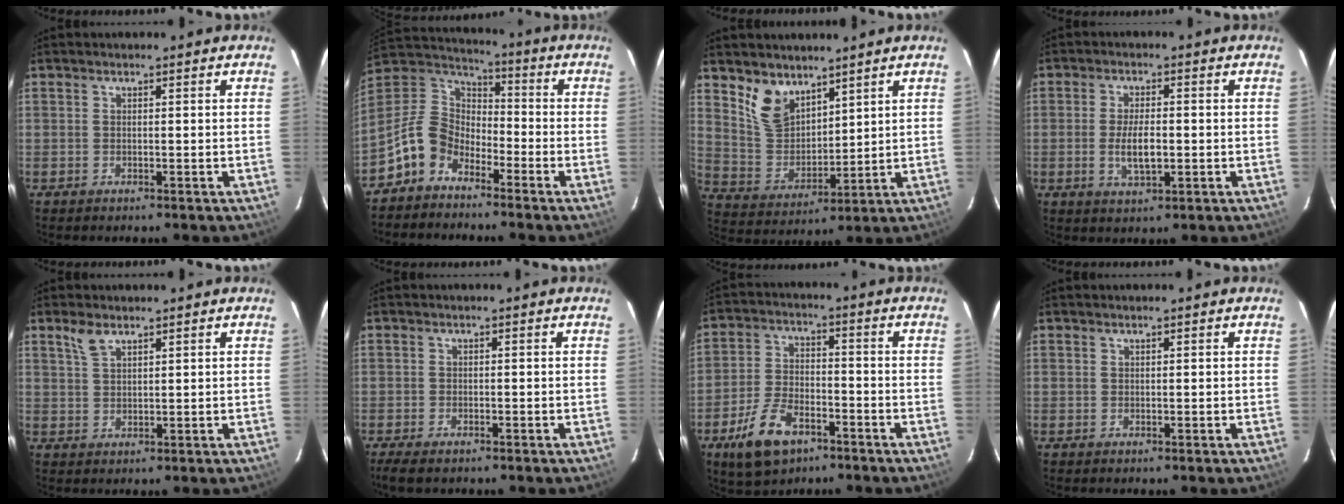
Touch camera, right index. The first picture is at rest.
{"total": 10.3, "force": [-7.0, 6.5, 3.8], "torque": [-0.086, 0.034, -0.152]}
{"total": 8.9, "force": [6.3, 5.0, 3.9], "torque": [-0.074, 0.003, 0.136]}
{"total": 5.7, "force": [-0.9, 2.1, 5.2], "torque": [-0.102, -0.004, -0.014]}
{"total": 3.3, "force": [2.3, 1.3, 1.8], "torque": [-0.037, 0.006, 0.049]}
{"total": 4.1, "force": [-3.1, 1.4, 2.3], "torque": [-0.056, -0.017, -0.056]}
{"total": 11.3, "force": [-6.6, 5.8, 7.0], "torque": [-0.159, -0.001, -0.118]}
{"total": 0.0}